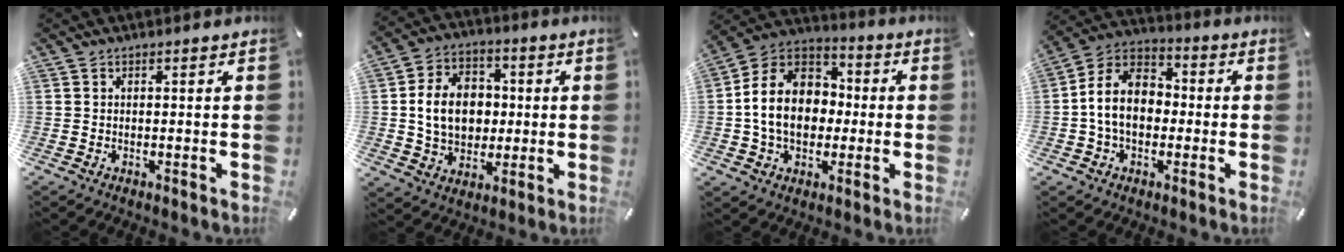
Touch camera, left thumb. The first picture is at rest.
{"total": 12.2, "force": [0.3, 10.0, 7.0], "torque": [-0.145, 0.017, 0.005]}
{"total": 14.9, "force": [-1.6, 12.2, 8.3], "torque": [-0.202, 0.019, -0.033]}
{"total": 11.4, "force": [-2.0, 8.9, 7.0], "torque": [-0.167, 0.021, -0.041]}